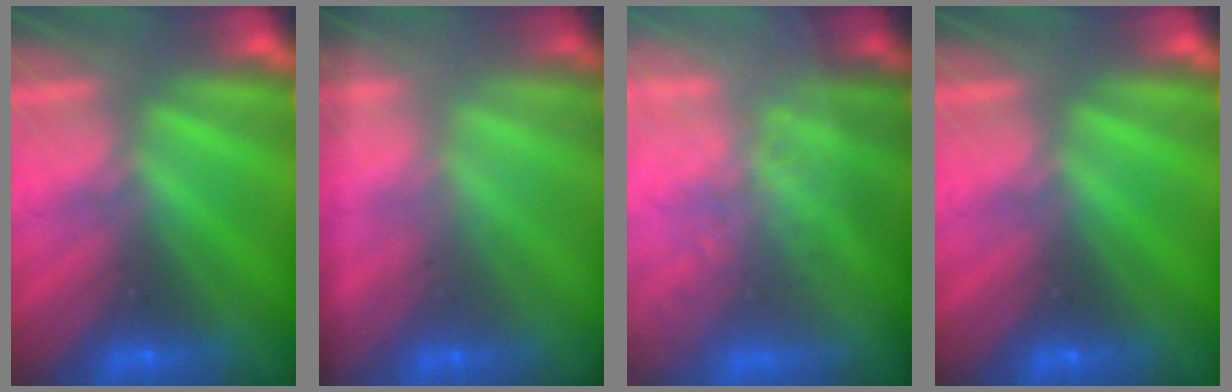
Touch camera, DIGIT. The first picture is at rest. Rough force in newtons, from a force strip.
{"total": 1.7}
{"total": 9.2}
{"total": 0.0}